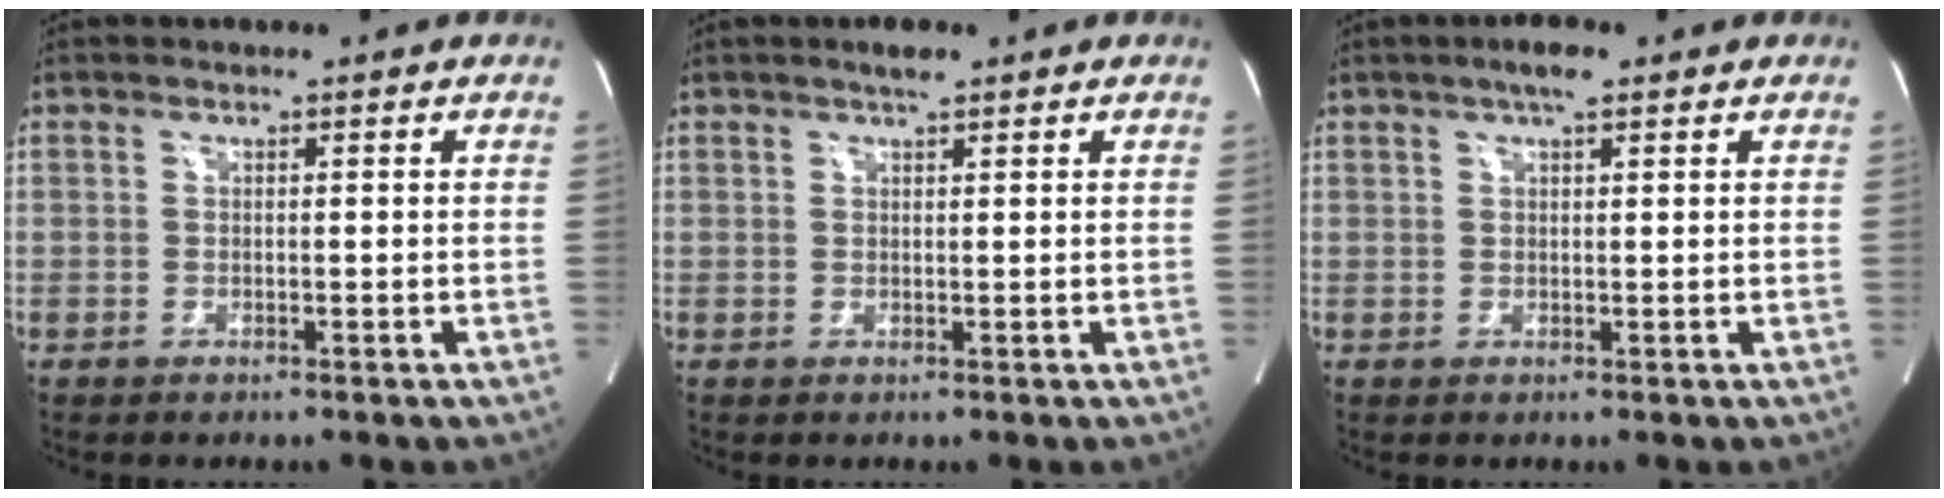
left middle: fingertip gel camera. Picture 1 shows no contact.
{"total": 1.9, "force": [1.5, 0.2, 1.2], "torque": [-0.029, 0.003, 0.026]}
{"total": 3.1, "force": [2.1, 0.5, 2.3], "torque": [-0.045, 0.007, 0.034]}